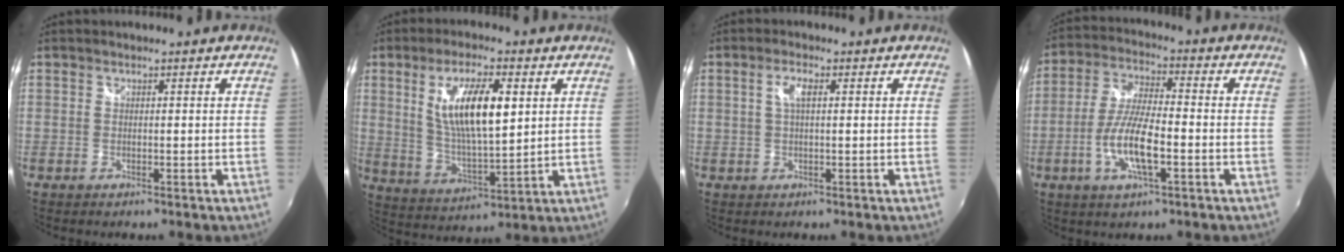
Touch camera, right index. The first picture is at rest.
{"total": 13.2, "force": [3.9, 4.0, 12.0], "torque": [-0.220, -0.002, 0.078]}
{"total": 2.8, "force": [0.7, 0.8, 2.6], "torque": [-0.051, 0.004, 0.011]}
{"total": 10.5, "force": [-3.4, 2.9, 9.5], "torque": [-0.196, -0.003, -0.066]}